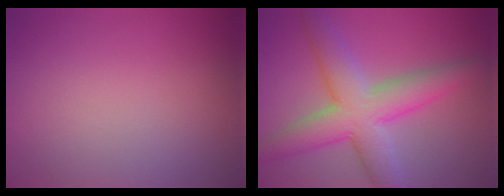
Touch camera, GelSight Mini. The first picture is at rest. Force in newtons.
{"total": 7.4, "press": 7.3, "slide": 0.3}